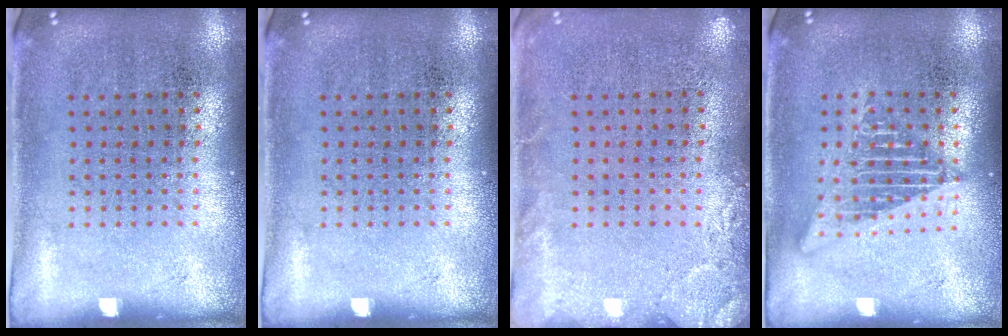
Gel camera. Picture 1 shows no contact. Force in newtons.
{"total": 0.0}
{"total": 2.0, "press": 2.0, "slide": 0.3}
{"total": 2.6, "press": 2.6, "slide": 0.3}